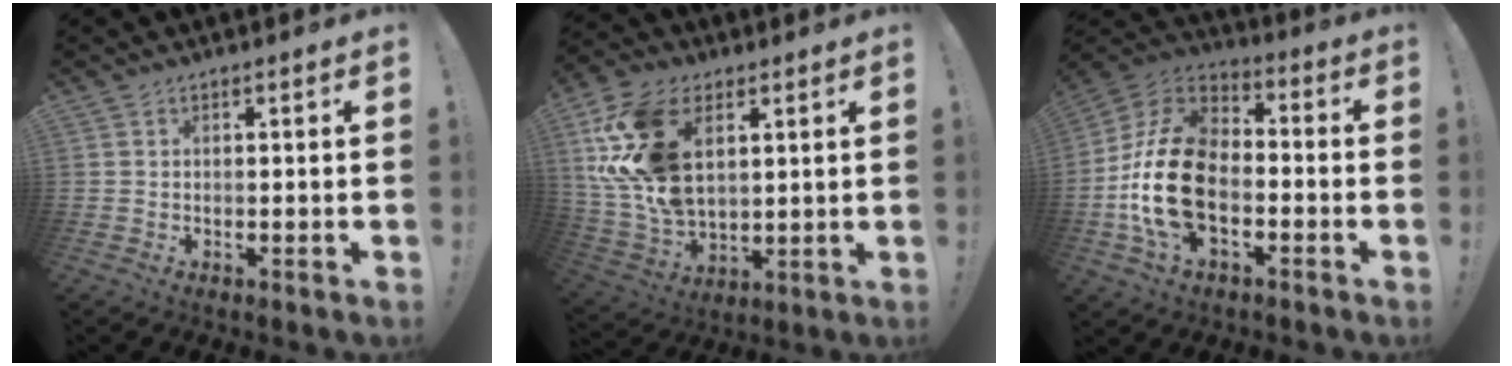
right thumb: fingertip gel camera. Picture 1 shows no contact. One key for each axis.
{"total": 20.2, "fx": 6.6, "fy": 13.1, "fz": 13.9, "tx": -0.292, "ty": -0.024, "tz": 0.125}
{"total": 21.9, "fx": -4.7, "fy": 13.8, "fz": 16.3, "tx": -0.315, "ty": 0.037, "tz": -0.067}